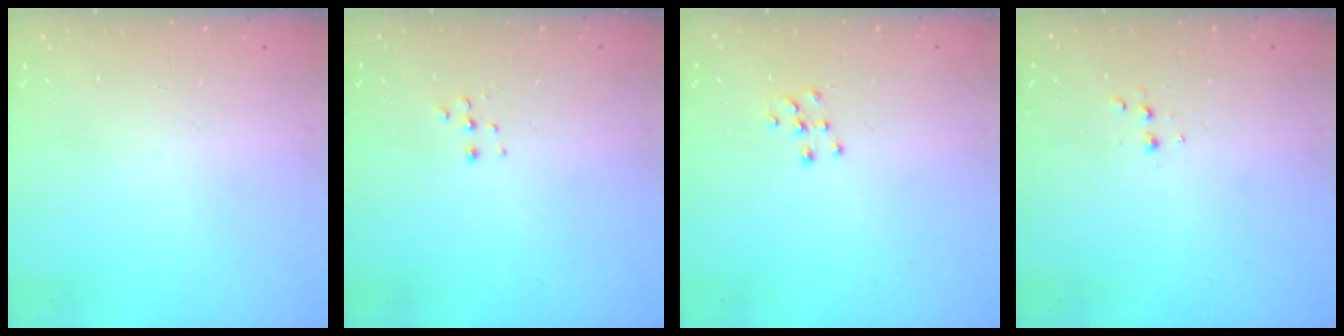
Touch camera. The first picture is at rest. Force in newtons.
{"total": 3.4, "press": 3.3, "slide": 0.8}
{"total": 6.2, "press": 6.1, "slide": 0.9}
{"total": 2.8, "press": 2.7, "slide": 0.6}